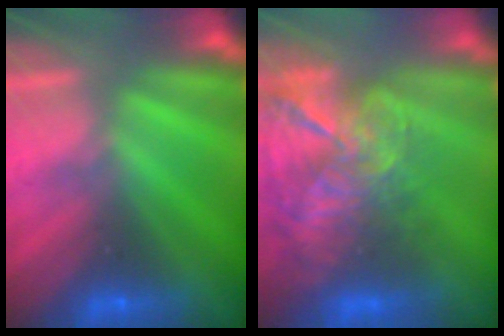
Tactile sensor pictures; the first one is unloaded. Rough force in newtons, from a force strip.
{"total": 8.0}